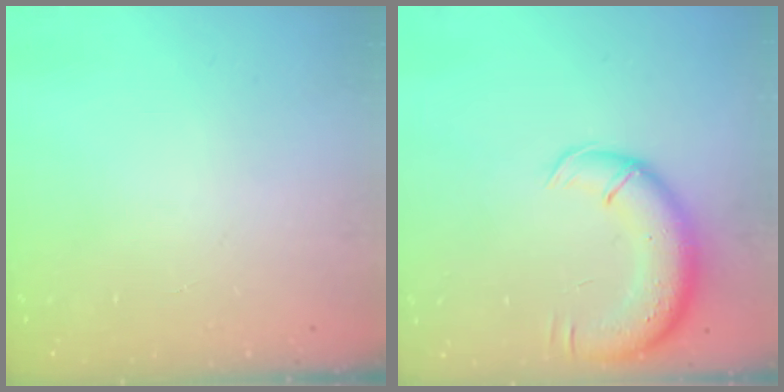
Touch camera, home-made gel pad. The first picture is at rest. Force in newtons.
{"total": 13.4, "press": 12.9, "slide": 3.5}